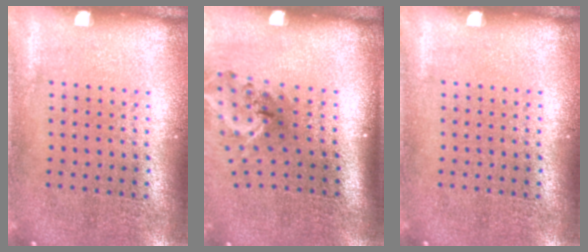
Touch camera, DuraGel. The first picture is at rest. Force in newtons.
{"total": 1.9, "press": 1.3, "slide": 1.4}
{"total": 0.0}